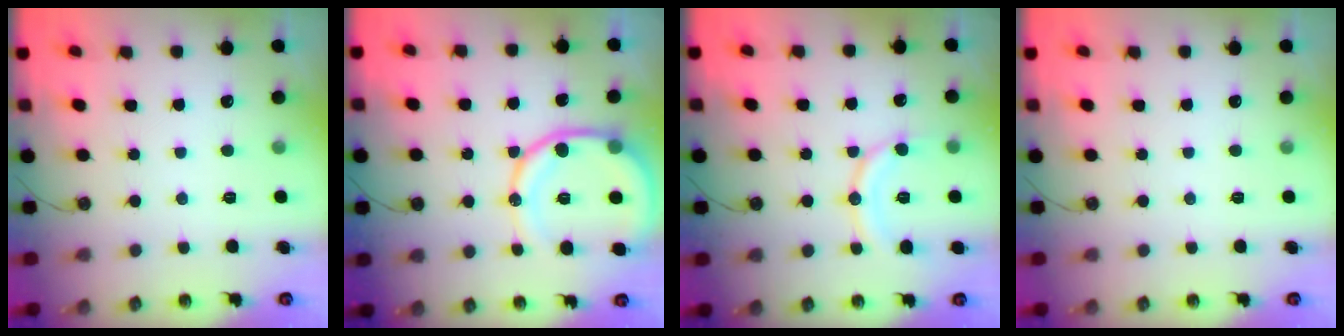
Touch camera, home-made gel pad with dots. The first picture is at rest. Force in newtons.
{"total": 14.2, "press": 14.0, "slide": 2.0}
{"total": 11.7, "press": 11.6, "slide": 1.2}
{"total": 0.0}